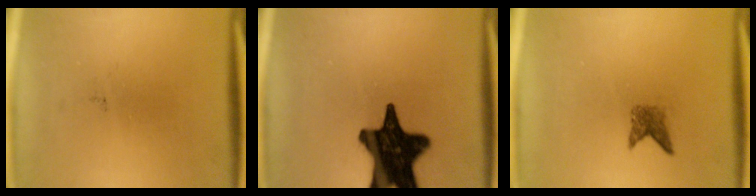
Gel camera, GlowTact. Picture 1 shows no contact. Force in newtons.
{"total": 18.9}
{"total": 1.9}